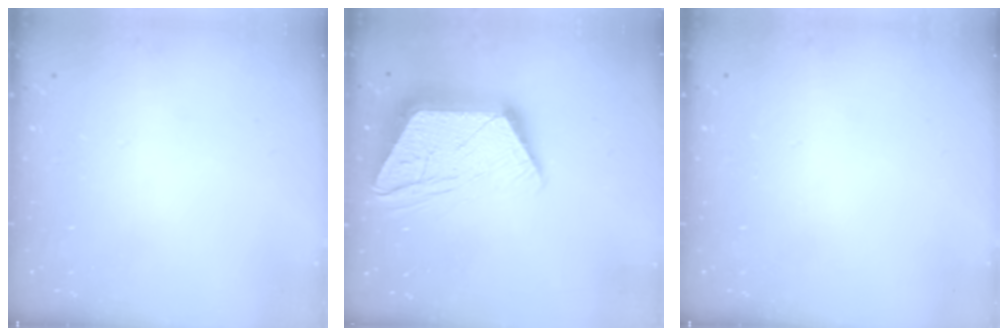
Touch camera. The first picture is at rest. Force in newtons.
{"total": 19.9, "press": 19.9, "slide": 1.3}
{"total": 0.0}